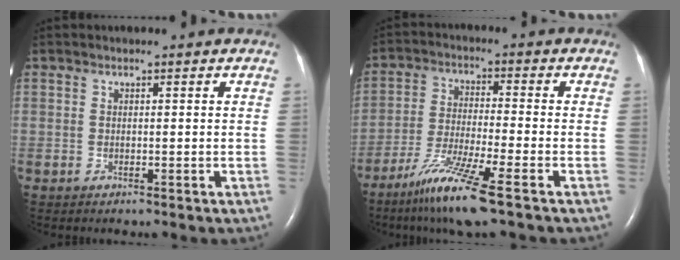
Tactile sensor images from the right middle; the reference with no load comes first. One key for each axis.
{"total": 10.1, "fx": -6.6, "fy": -0.6, "fz": 7.6, "tx": -0.158, "ty": -0.037, "tz": -0.126}